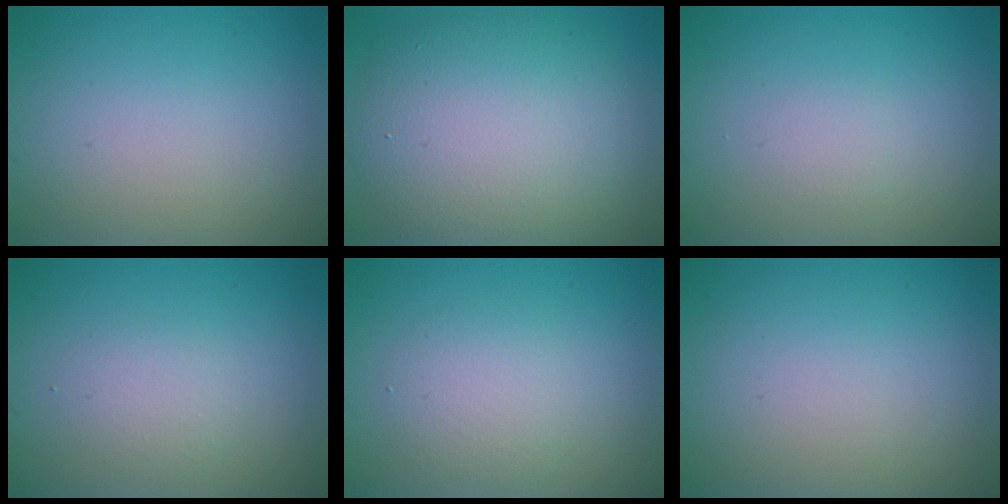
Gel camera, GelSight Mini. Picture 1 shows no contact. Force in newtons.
{"total": 10.7, "press": 10.7, "slide": 0.5}
{"total": 0.9, "press": 0.9, "slide": 0.0}
{"total": 1.6, "press": 1.6, "slide": 0.2}
{"total": 2.7, "press": 2.7, "slide": 0.1}
{"total": 0.0}